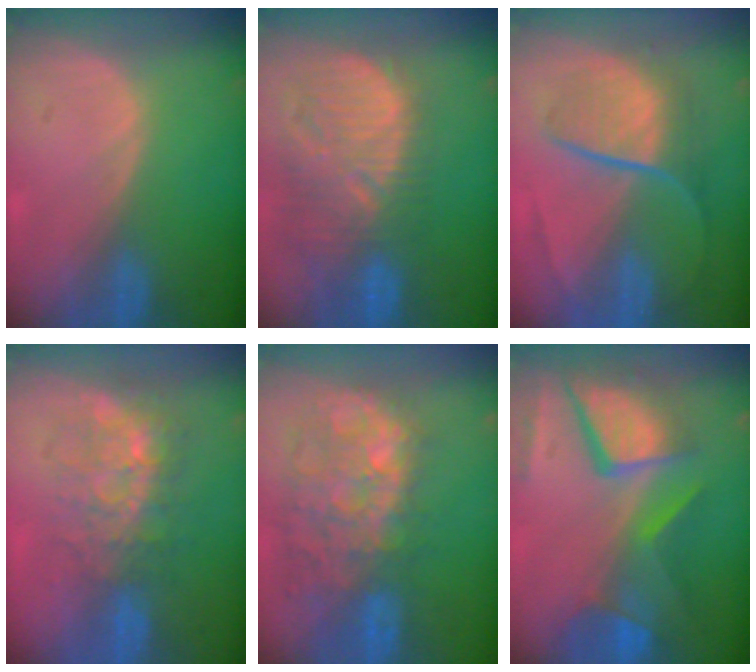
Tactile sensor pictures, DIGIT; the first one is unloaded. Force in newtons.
{"total": 13.0, "press": 11.4, "slide": 6.2}
{"total": 9.0, "press": 7.6, "slide": 4.8}
{"total": 8.7, "press": 7.5, "slide": 4.3}
{"total": 12.0, "press": 11.1, "slide": 4.7}
{"total": 12.1, "press": 9.9, "slide": 6.9}